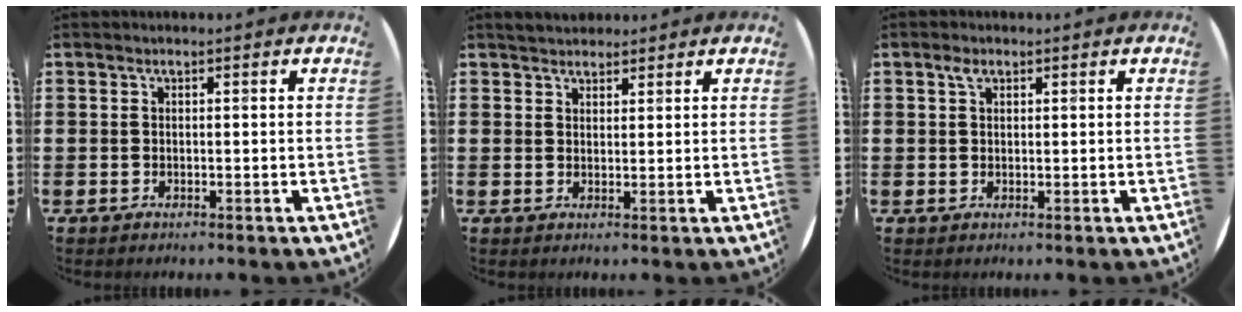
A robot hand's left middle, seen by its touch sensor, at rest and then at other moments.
{"total": 2.4, "force": [2.3, 0.6, 0.0], "torque": [0.004, -0.003, 0.044]}
{"total": 1.5, "force": [0.9, 1.0, 0.7], "torque": [-0.009, 0.001, 0.016]}